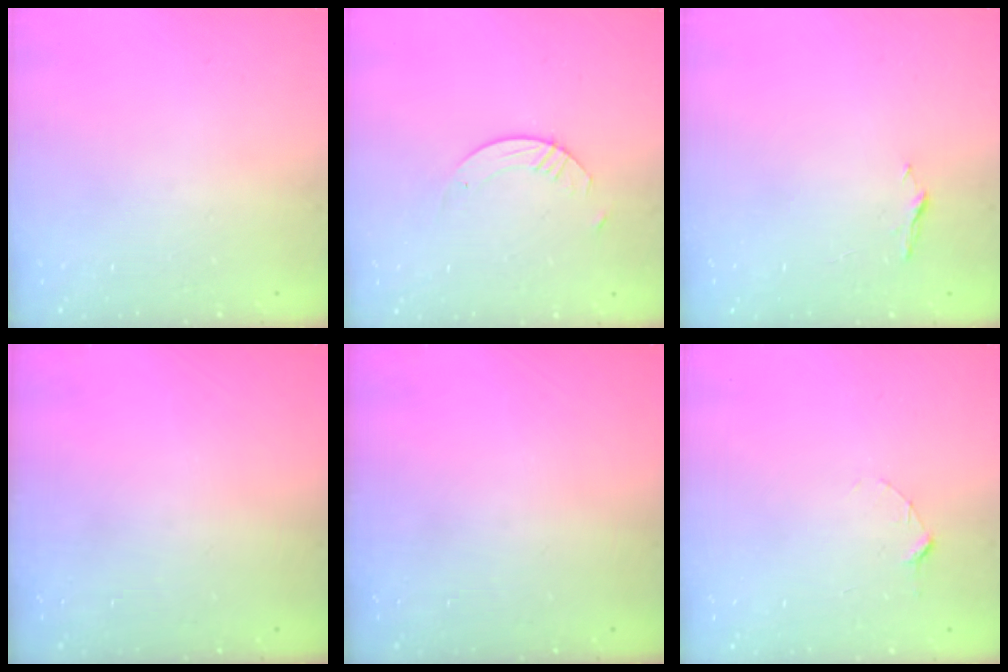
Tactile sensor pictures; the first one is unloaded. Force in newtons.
{"total": 4.9, "press": 4.8, "slide": 0.5}
{"total": 3.7, "press": 3.7, "slide": 0.5}
{"total": 0.0}
{"total": 0.0}
{"total": 2.9, "press": 2.9, "slide": 0.3}